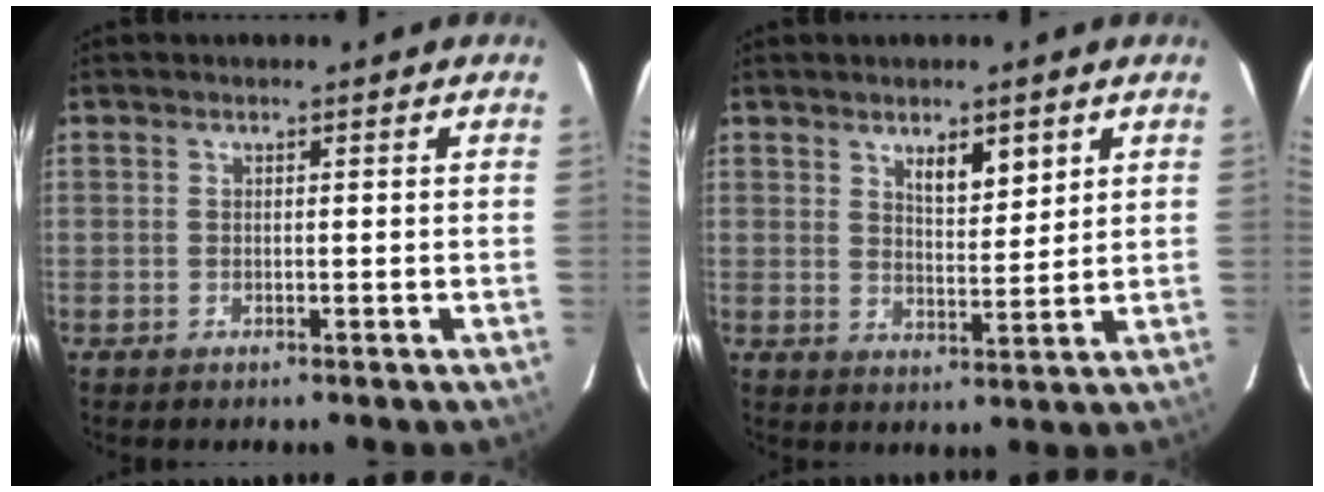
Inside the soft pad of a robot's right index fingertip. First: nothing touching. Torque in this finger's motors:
{"motor_torque": [0.09, 0.08, 0.08, 0.04]}